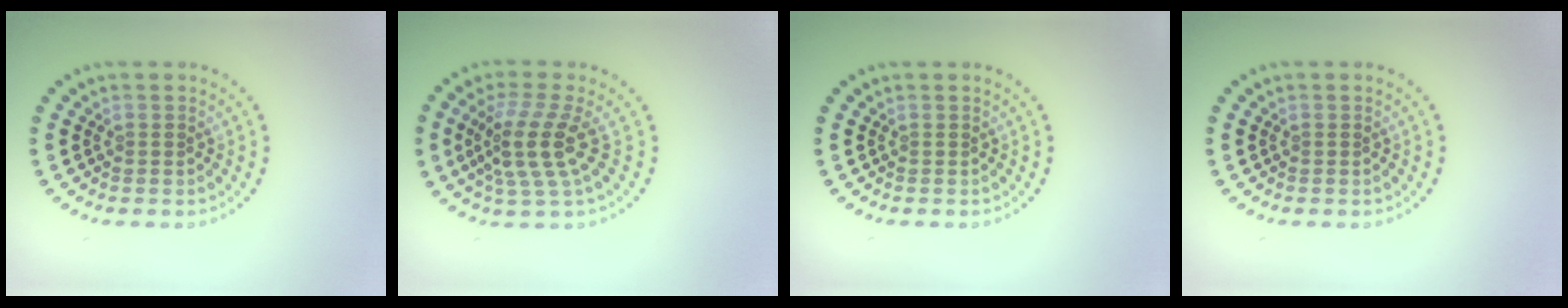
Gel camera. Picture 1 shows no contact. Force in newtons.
{"total": 4.4, "press": 3.3, "slide": 2.9}
{"total": 0.0}
{"total": 0.0}